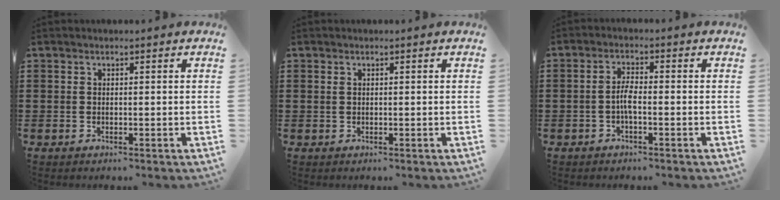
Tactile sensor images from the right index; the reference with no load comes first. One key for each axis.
{"total": 0.5, "fx": 0.2, "fy": 0.3, "fz": 0.4, "tx": -0.008, "ty": 0.002, "tz": 0.004}
{"total": 3.0, "fx": -0.9, "fy": 0.7, "fz": 2.7, "tx": -0.066, "ty": -0.003, "tz": -0.022}